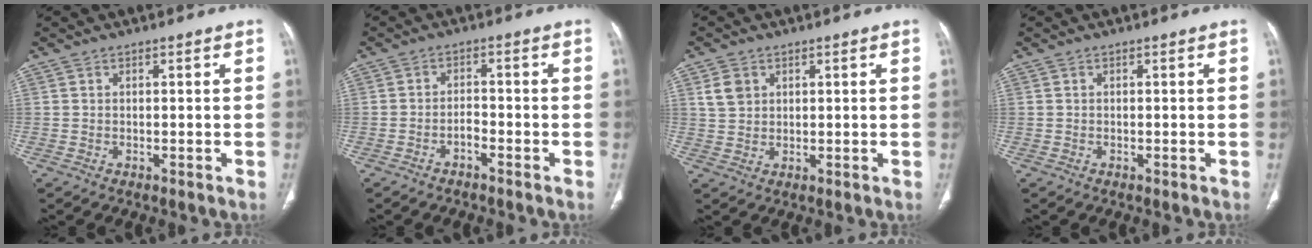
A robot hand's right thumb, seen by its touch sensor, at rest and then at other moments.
{"total": 2.3, "force": [-1.6, 0.9, 1.3], "torque": [-0.023, 0.020, -0.032]}
{"total": 3.9, "force": [1.6, 3.0, 1.8], "torque": [-0.025, -0.004, 0.036]}
{"total": 0.0}